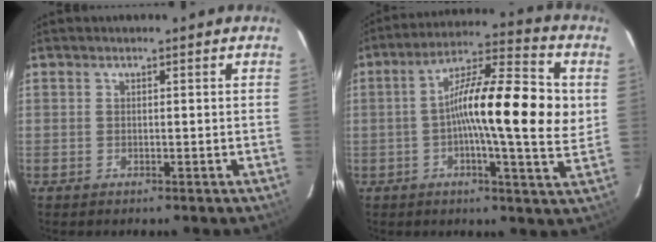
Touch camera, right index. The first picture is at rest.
{"total": 17.3, "force": [1.2, 3.1, 17.0], "torque": [-0.270, 0.020, 0.001]}